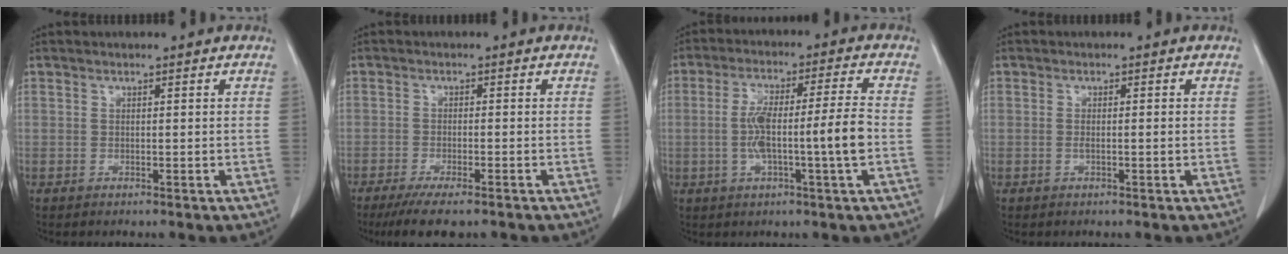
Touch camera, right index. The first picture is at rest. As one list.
[{"total": 7.7, "force": [-5.9, 1.5, 4.7], "torque": [-0.071, -0.015, -0.091]}, {"total": 10.2, "force": [-1.6, -0.1, 10.0], "torque": [-0.184, 0.013, -0.030]}, {"total": 1.4, "force": [-0.2, 0.2, 1.4], "torque": [-0.027, -0.003, 0.000]}]